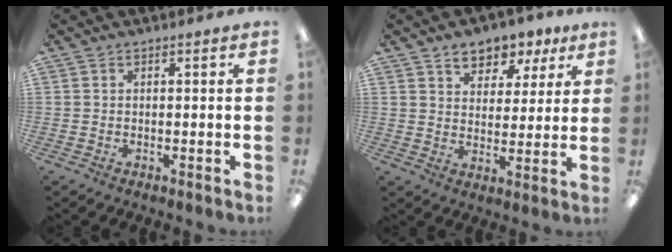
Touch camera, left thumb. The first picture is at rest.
{"total": 7.7, "force": [5.5, 4.7, 2.6], "torque": [-0.038, -0.025, 0.096]}